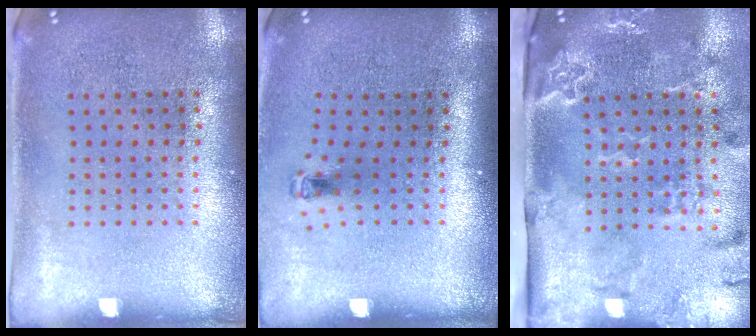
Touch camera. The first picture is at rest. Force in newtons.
{"total": 0.6, "press": 0.3, "slide": 0.5}
{"total": 3.3, "press": 2.4, "slide": 2.2}